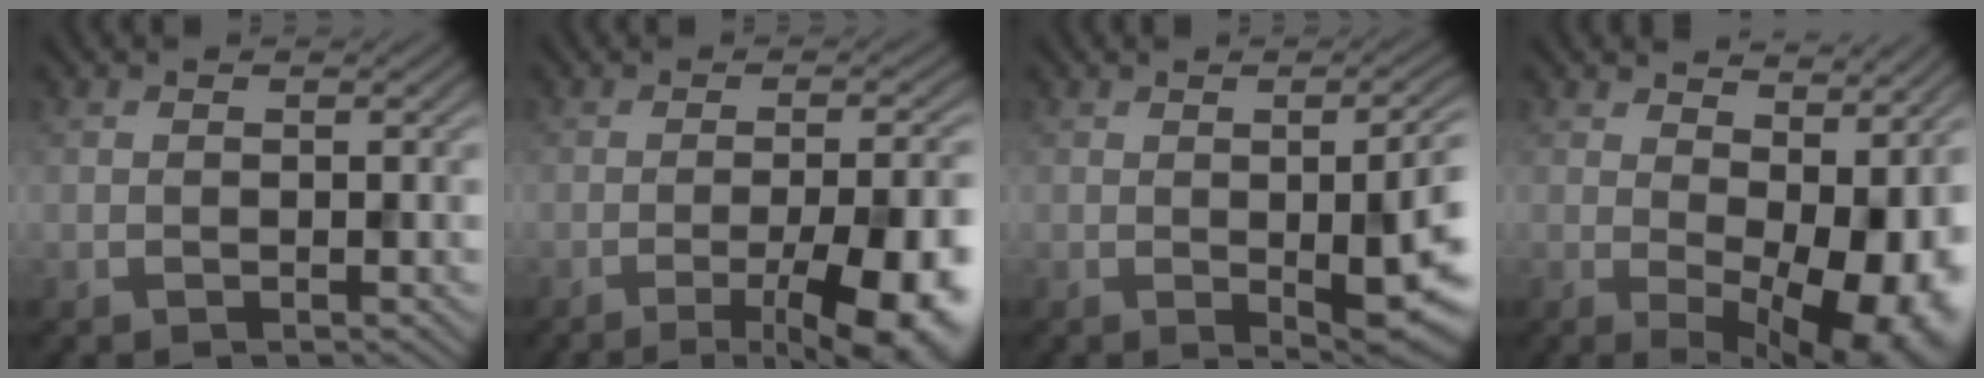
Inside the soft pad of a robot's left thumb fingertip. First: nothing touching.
{"total": 12.0, "force": [-5.4, 2.6, 10.3], "torque": [-0.145, 0.002, -0.075]}
{"total": 8.1, "force": [-0.5, 2.4, 7.7], "torque": [-0.108, -0.008, -0.003]}
{"total": 13.8, "force": [0.6, 6.8, 12.0], "torque": [-0.143, -0.015, 0.041]}